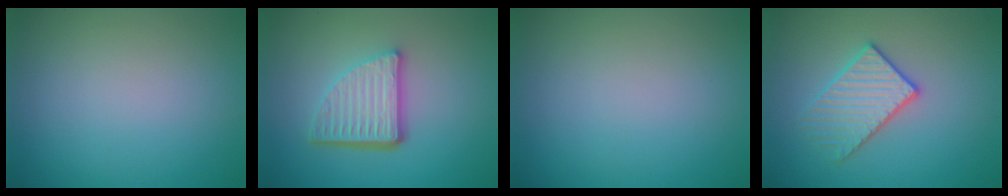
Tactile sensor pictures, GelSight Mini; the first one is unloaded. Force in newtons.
{"total": 5.4, "press": 3.7, "slide": 3.9}
{"total": 0.0}
{"total": 3.0, "press": 2.9, "slide": 0.8}